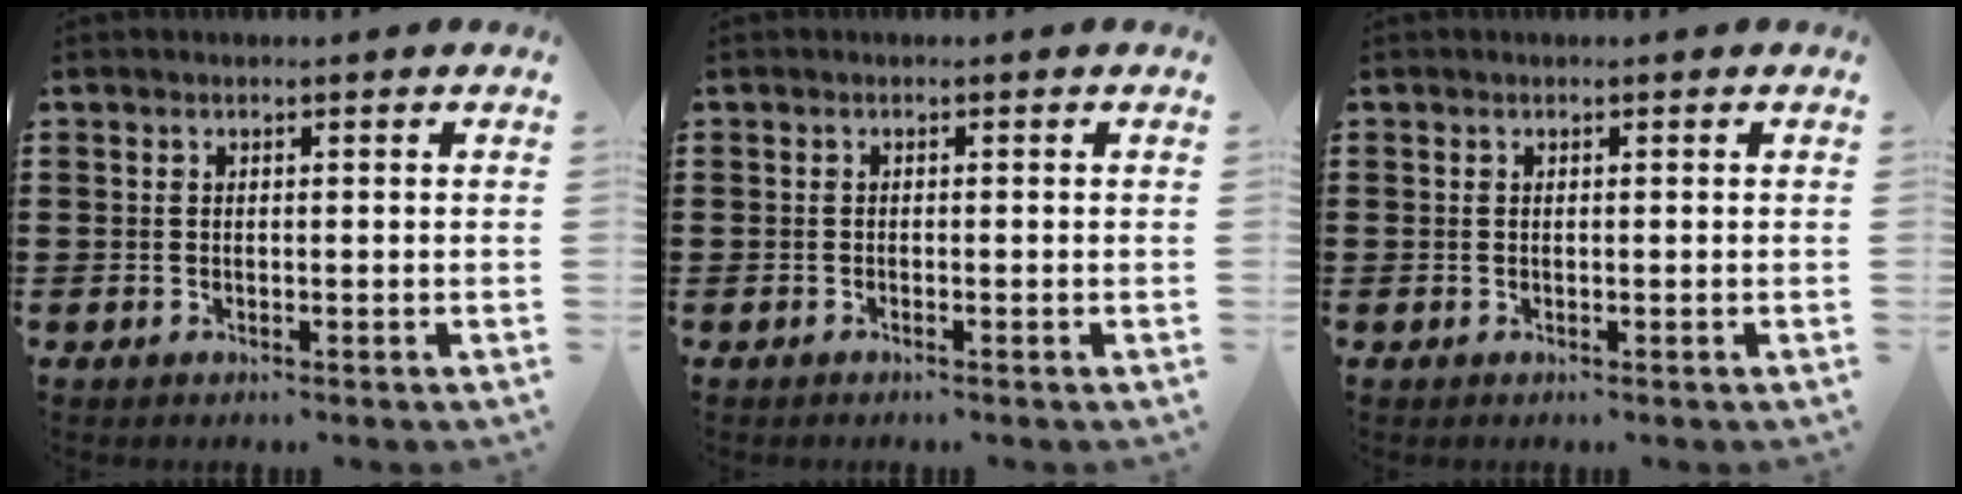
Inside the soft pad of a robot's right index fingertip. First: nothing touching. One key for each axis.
{"total": 0.0}
{"total": 0.0}